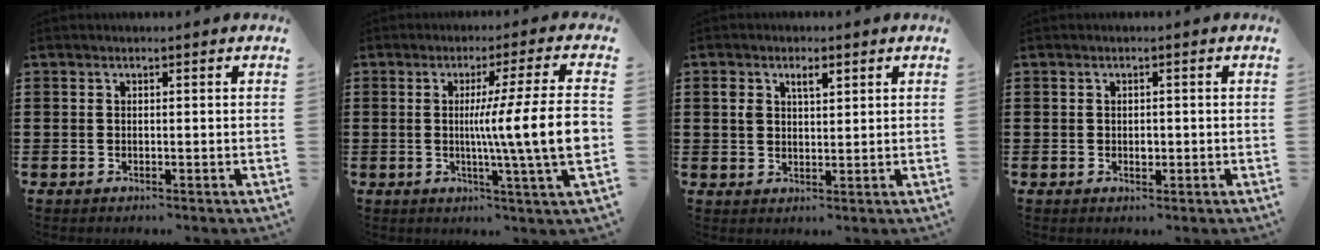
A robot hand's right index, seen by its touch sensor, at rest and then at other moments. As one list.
[{"total": 12.3, "force": [-0.7, -0.7, 12.3], "torque": [-0.206, -0.021, -0.023]}, {"total": 2.8, "force": [1.3, 1.5, 2.0], "torque": [-0.046, 0.008, 0.022]}, {"total": 1.3, "force": [-0.1, 0.7, 1.0], "torque": [-0.020, 0.003, -0.002]}]